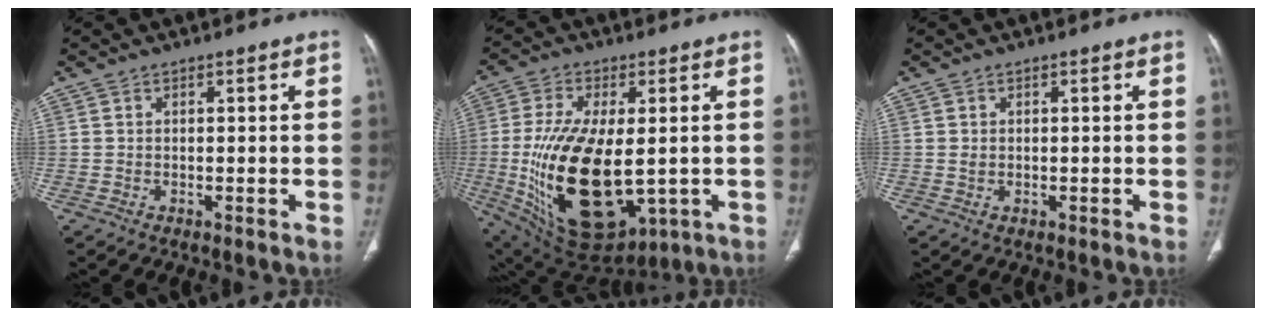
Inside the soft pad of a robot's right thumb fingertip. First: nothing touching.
{"total": 23.5, "force": [-2.5, 11.8, 20.1], "torque": [-0.388, -0.026, -0.010]}
{"total": 0.8, "force": [0.1, 0.7, 0.5], "torque": [-0.010, -0.001, 0.004]}